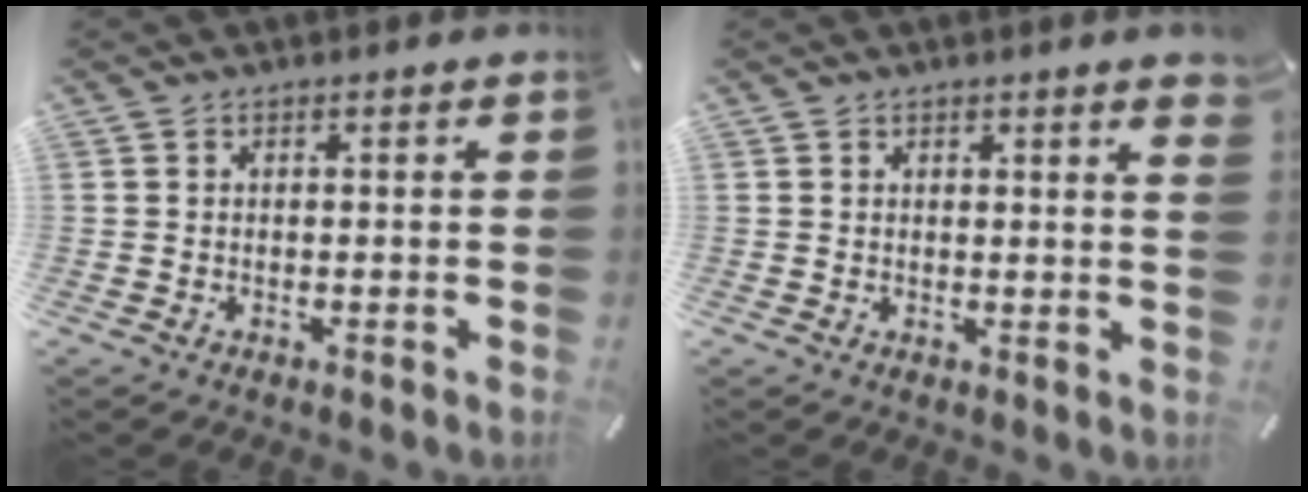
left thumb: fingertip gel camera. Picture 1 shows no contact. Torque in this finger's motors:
{"motor_torque": [0.68, -0.26, 0.35, -0.13, 0.00]}